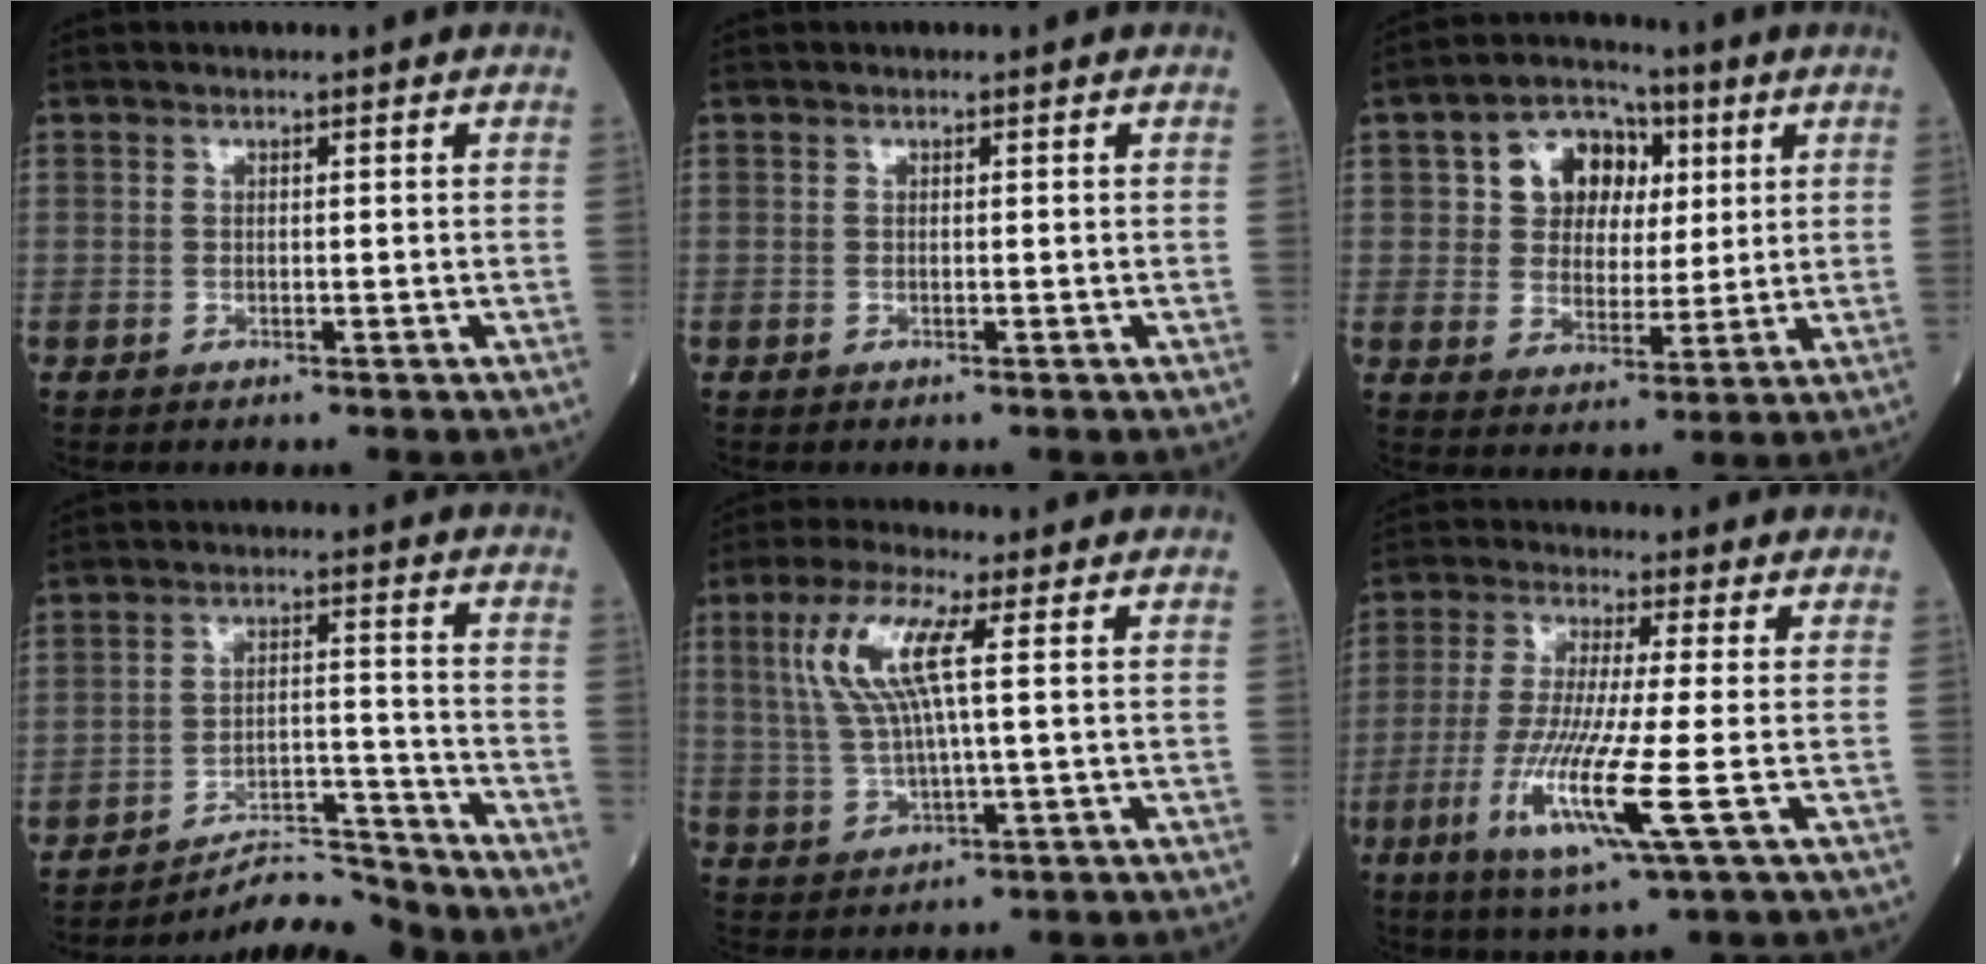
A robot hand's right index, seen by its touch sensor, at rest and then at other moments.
{"total": 0.0}
{"total": 9.8, "force": [3.3, 7.5, 5.3], "torque": [-0.086, 0.033, 0.059]}
{"total": 7.3, "force": [-7.2, -0.9, 0.0], "torque": [0.002, 0.024, -0.123]}
{"total": 9.1, "force": [2.7, 1.1, 8.7], "torque": [-0.196, 0.015, 0.053]}
{"total": 11.8, "force": [-3.4, -0.2, 11.3], "torque": [-0.235, -0.027, -0.070]}